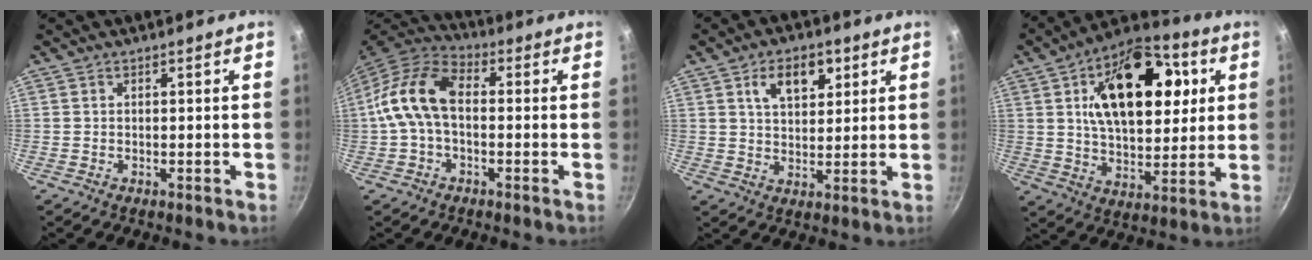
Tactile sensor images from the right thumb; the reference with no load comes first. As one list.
[{"total": 12.8, "force": [0.1, 7.7, 10.2], "torque": [-0.199, 0.038, -0.008]}, {"total": 8.3, "force": [3.7, 4.9, 5.6], "torque": [-0.065, -0.012, 0.062]}, {"total": 22.8, "force": [6.3, 12.5, 18.0], "torque": [-0.240, -0.003, 0.093]}]